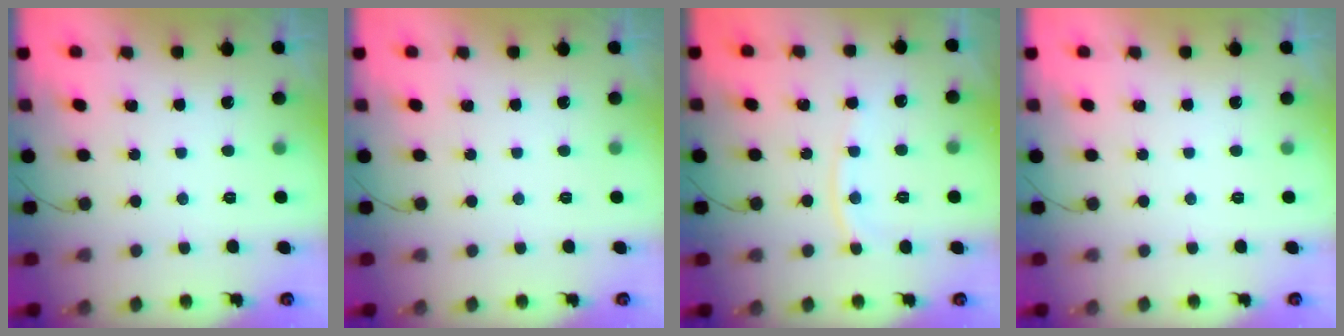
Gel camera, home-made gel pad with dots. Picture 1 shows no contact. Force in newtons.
{"total": 0.0}
{"total": 6.7, "press": 6.7, "slide": 1.0}
{"total": 0.0}